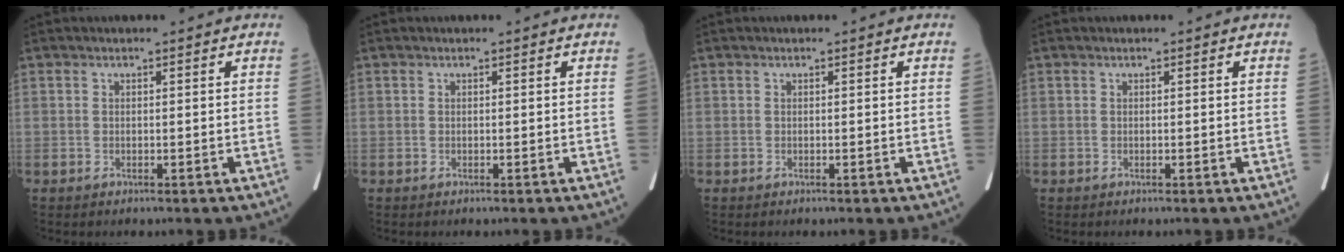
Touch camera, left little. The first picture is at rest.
{"total": 0.0}
{"total": 0.0}
{"total": 0.0}